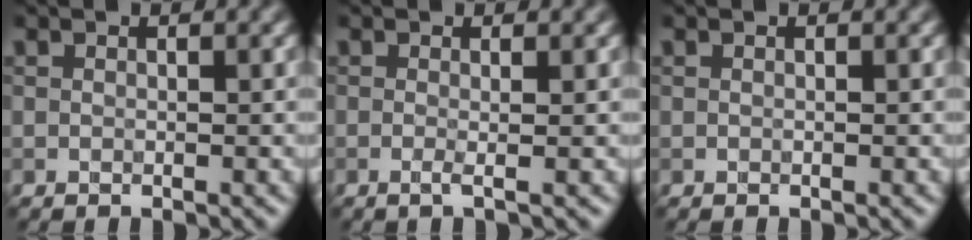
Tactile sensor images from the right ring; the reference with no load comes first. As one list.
[{"total": 1.0, "force": [-0.1, 0.0, 1.0], "torque": [-0.018, -0.007, -0.003]}, {"total": 0.0}]